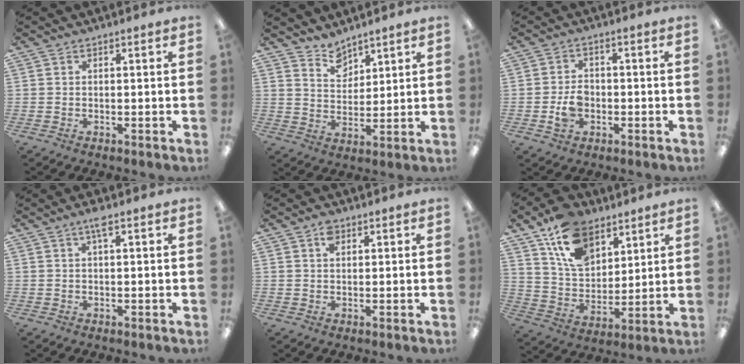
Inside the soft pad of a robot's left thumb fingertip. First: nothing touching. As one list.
[{"total": 6.5, "force": [5.7, 3.1, 0.3], "torque": [-0.003, -0.035, 0.106]}, {"total": 5.6, "force": [-1.3, 4.0, 3.6], "torque": [-0.059, 0.006, -0.023]}, {"total": 2.9, "force": [1.5, 0.7, 2.3], "torque": [-0.042, 0.004, 0.022]}, {"total": 2.6, "force": [1.8, 1.5, 1.2], "torque": [-0.021, 0.000, 0.030]}, {"total": 14.9, "force": [9.5, 9.4, 6.5], "torque": [-0.121, -0.034, 0.181]}]